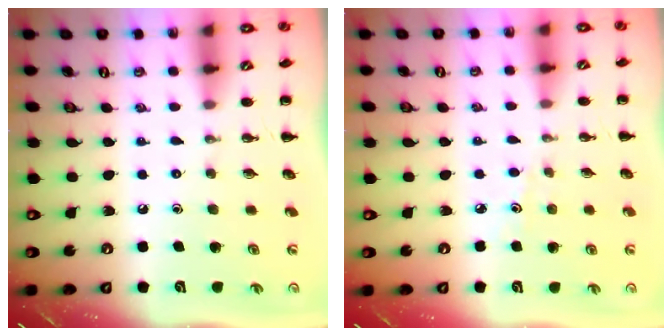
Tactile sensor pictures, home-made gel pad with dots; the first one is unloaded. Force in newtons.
{"total": 2.8, "press": 2.6, "slide": 0.9}